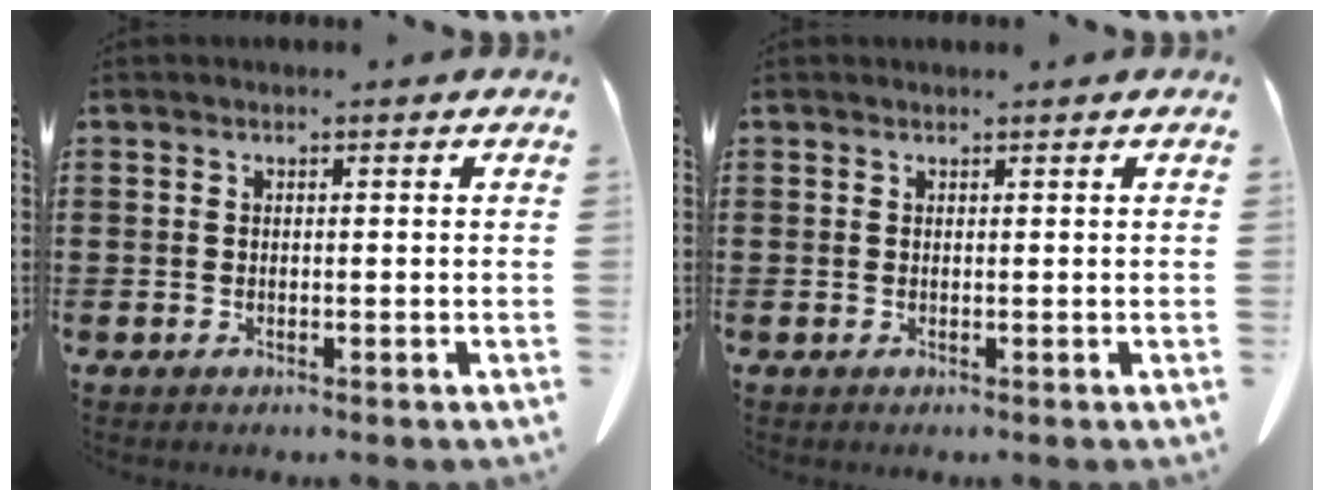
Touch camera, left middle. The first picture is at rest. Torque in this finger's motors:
{"motor_torque": [0.20, 0.02, -0.01, 0.01]}